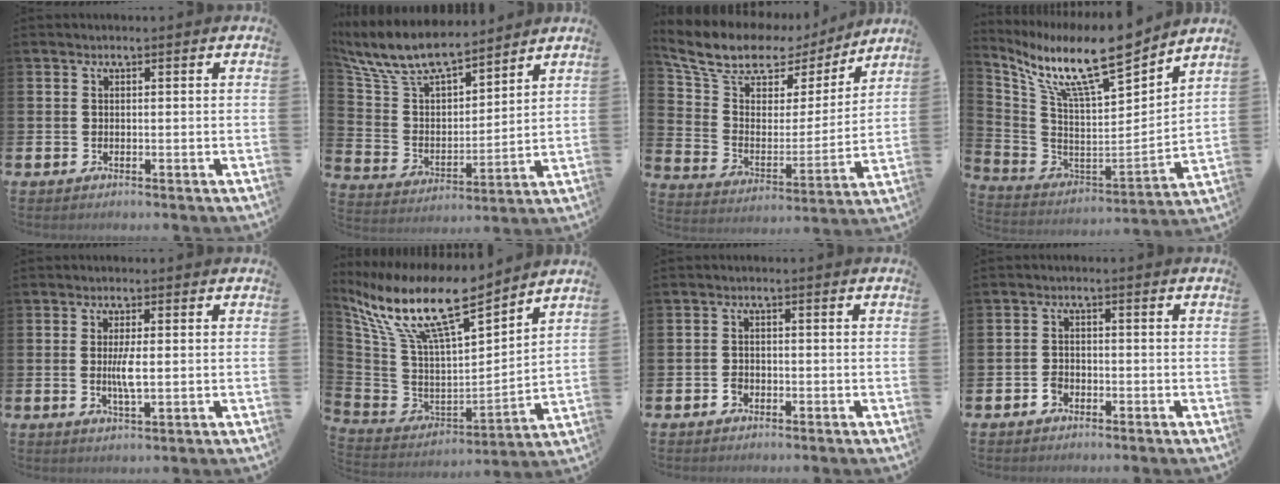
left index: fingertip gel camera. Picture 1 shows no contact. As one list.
[{"total": 10.2, "force": [9.2, 2.6, 3.6], "torque": [-0.117, -0.056, 0.162]}, {"total": 11.3, "force": [9.3, 5.1, 3.9], "torque": [-0.114, -0.054, 0.160]}, {"total": 12.9, "force": [10.3, 2.0, 7.5], "torque": [-0.167, -0.075, 0.173]}, {"total": 3.2, "force": [0.3, 0.7, 3.1], "torque": [-0.055, -0.003, 0.002]}, {"total": 13.2, "force": [10.1, 3.5, 7.6], "torque": [-0.190, -0.060, 0.178]}, {"total": 1.4, "force": [-0.8, 1.1, 0.3], "torque": [-0.005, 0.001, -0.018]}, {"total": 1.7, "force": [-1.1, 1.2, 0.5], "torque": [-0.008, 0.002, -0.025]}]